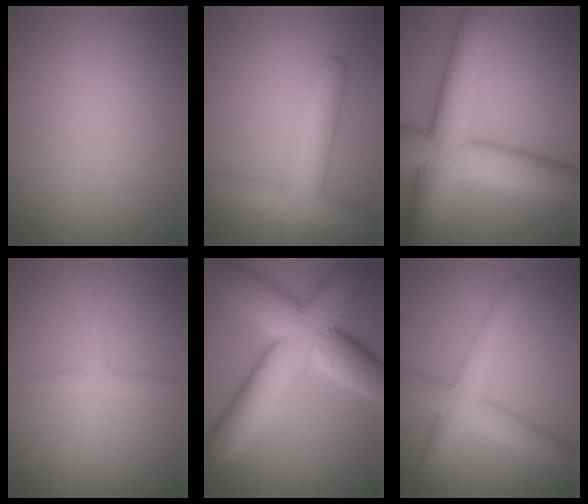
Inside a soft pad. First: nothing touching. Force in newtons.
{"total": 4.9, "press": 4.9, "slide": 0.3}
{"total": 10.5, "press": 10.5, "slide": 0.0}
{"total": 1.3, "press": 1.3, "slide": 0.0}
{"total": 12.6, "press": 12.6, "slide": 0.7}
{"total": 4.8, "press": 4.8, "slide": 0.1}